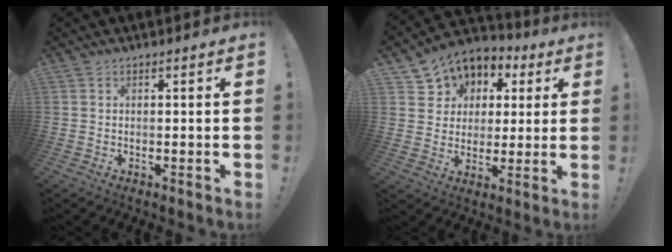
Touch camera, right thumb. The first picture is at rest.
{"total": 8.7, "force": [3.2, 7.9, 1.6], "torque": [-0.027, -0.027, 0.067]}